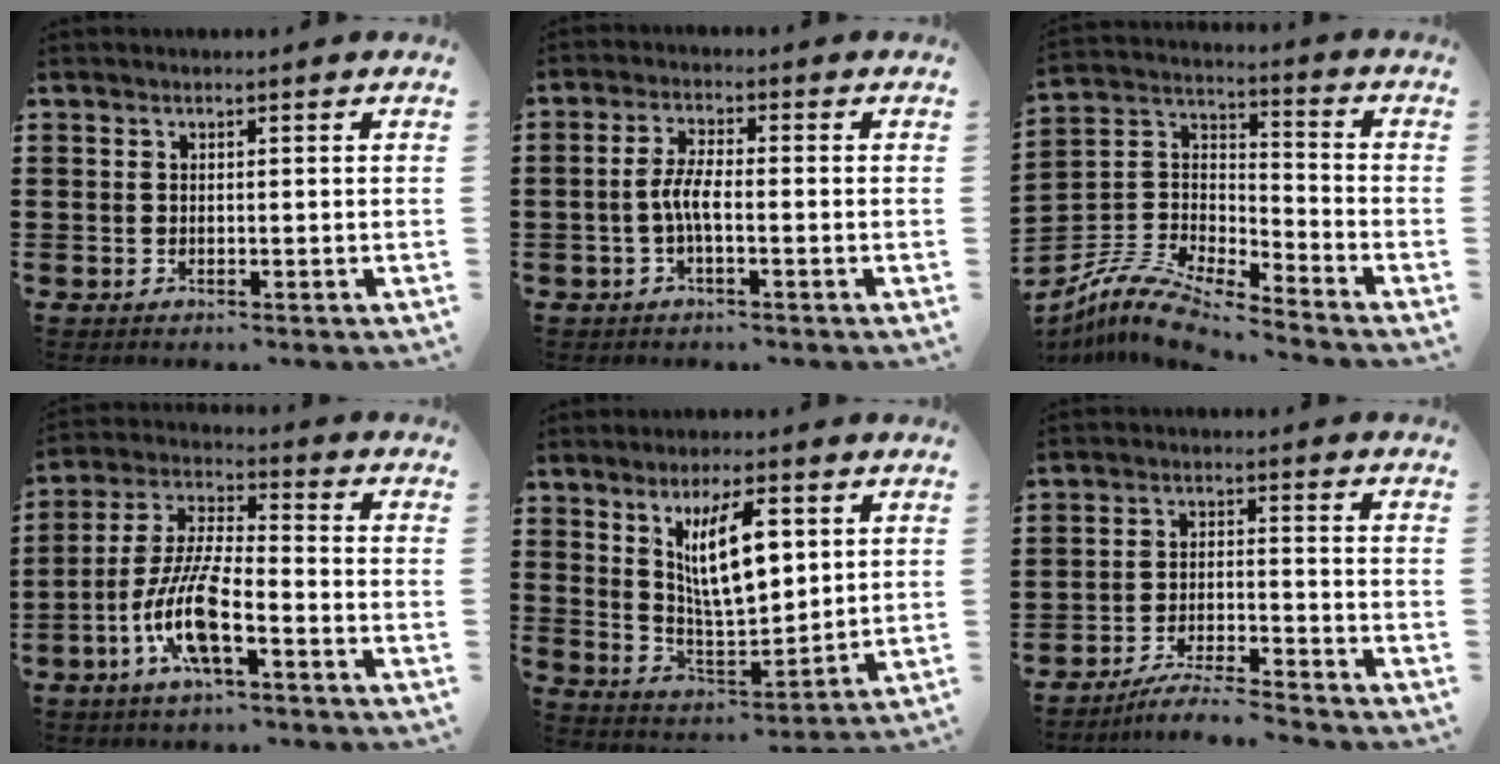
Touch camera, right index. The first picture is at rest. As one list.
[{"total": 4.0, "force": [-1.1, 0.9, 3.7], "torque": [-0.089, -0.004, -0.028]}, {"total": 9.4, "force": [-8.8, 1.5, 3.0], "torque": [-0.077, 0.012, -0.182]}, {"total": 10.4, "force": [-4.4, 2.7, 9.0], "torque": [-0.209, -0.011, -0.087]}, {"total": 10.1, "force": [3.5, 3.6, 8.7], "torque": [-0.153, 0.000, 0.056]}, {"total": 5.0, "force": [-4.9, -0.2, 1.3], "torque": [-0.031, -0.007, -0.097]}]